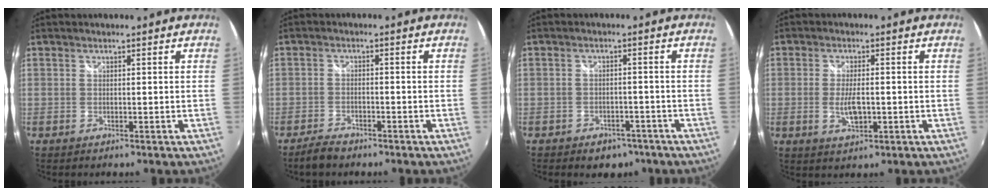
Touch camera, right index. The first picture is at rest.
{"total": 4.1, "force": [-3.5, 1.4, 1.7], "torque": [-0.050, -0.003, -0.065]}
{"total": 6.3, "force": [-4.5, 4.0, 2.0], "torque": [-0.048, 0.003, -0.052]}
{"total": 4.8, "force": [-0.9, 1.9, 4.3], "torque": [-0.085, -0.006, -0.015]}